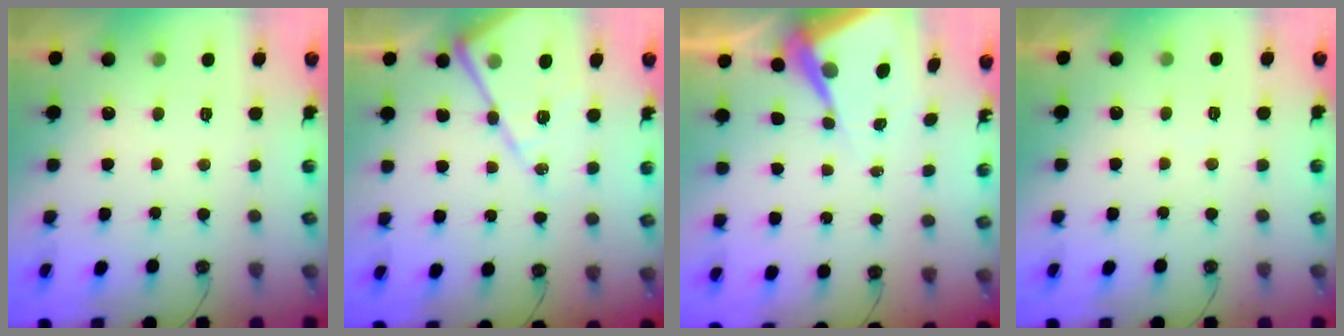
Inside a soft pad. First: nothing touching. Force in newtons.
{"total": 13.8, "press": 13.7, "slide": 1.3}
{"total": 9.3, "press": 9.3, "slide": 0.8}
{"total": 2.3, "press": 2.2, "slide": 0.4}